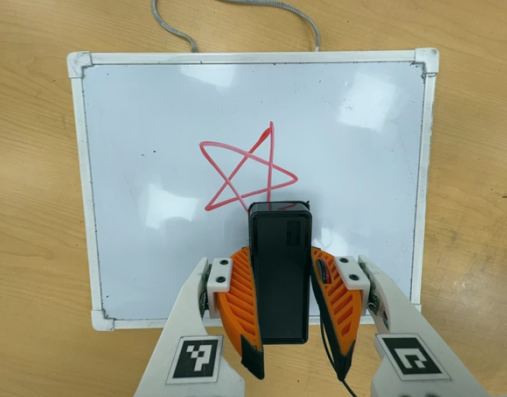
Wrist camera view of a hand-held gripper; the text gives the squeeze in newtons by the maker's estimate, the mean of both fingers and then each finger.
{"total": 4.5, "left": 3.4, "right": 5.6}